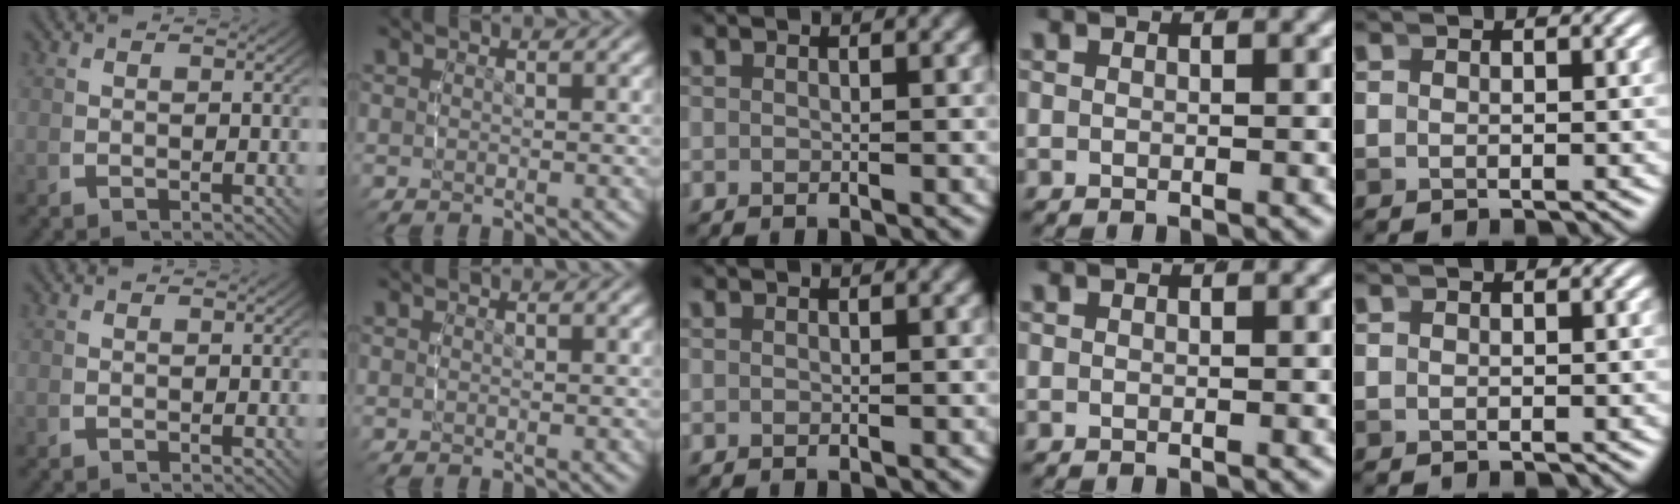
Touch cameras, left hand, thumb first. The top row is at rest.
{}